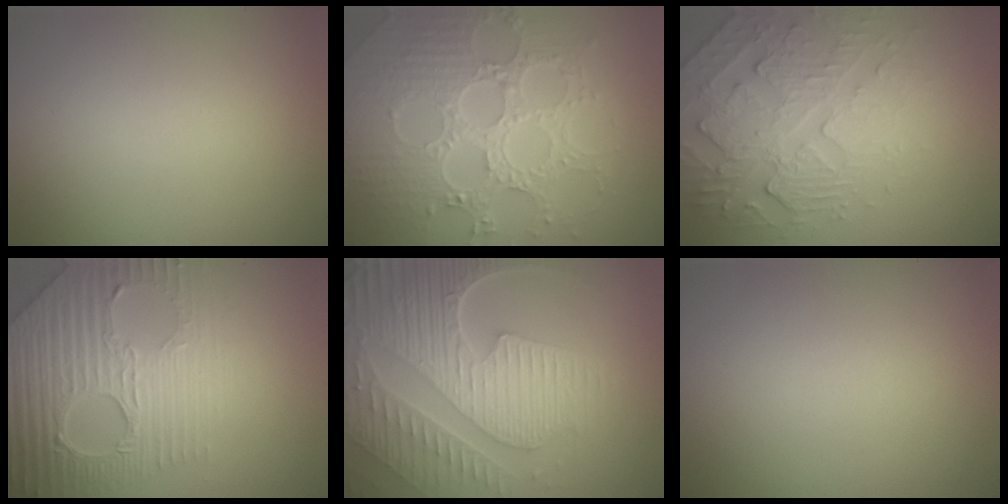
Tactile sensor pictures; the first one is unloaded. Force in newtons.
{"total": 8.2, "press": 6.0, "slide": 5.6}
{"total": 4.5, "press": 4.1, "slide": 1.8}
{"total": 6.9, "press": 5.6, "slide": 4.1}
{"total": 9.2, "press": 6.6, "slide": 6.4}
{"total": 0.0}